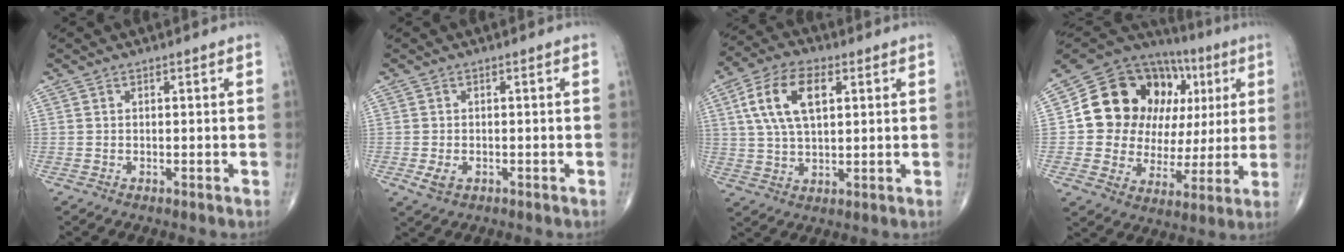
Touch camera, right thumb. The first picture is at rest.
{"total": 2.5, "force": [-0.8, 1.7, 1.7], "torque": [-0.032, -0.003, -0.011]}
{"total": 12.1, "force": [3.6, 6.3, 9.7], "torque": [-0.185, 0.006, 0.067]}
{"total": 23.6, "force": [5.1, 17.8, 14.5], "torque": [-0.164, 0.036, 0.093]}